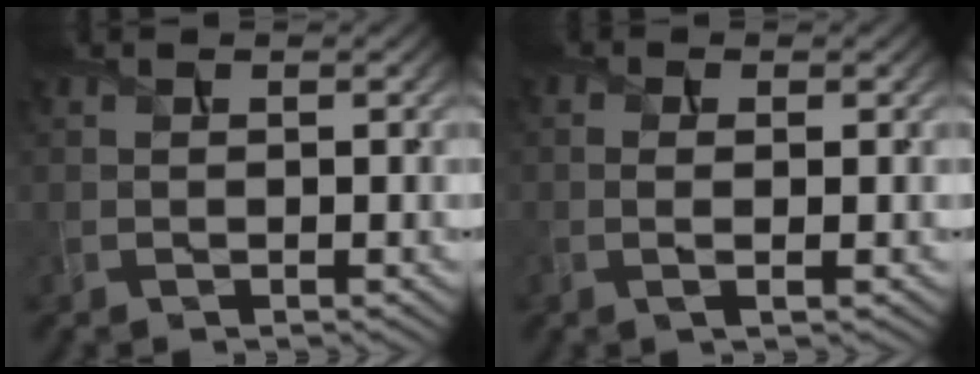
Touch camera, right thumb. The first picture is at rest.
{"total": 1.6, "force": [-0.2, 0.4, 1.6], "torque": [-0.036, -0.001, -0.005]}